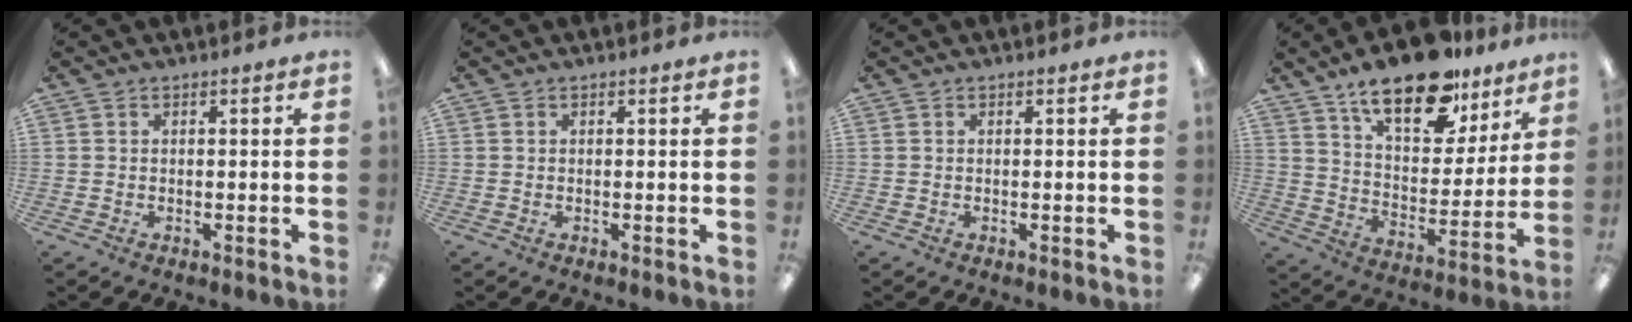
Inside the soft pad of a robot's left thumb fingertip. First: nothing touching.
{"total": 0.0}
{"total": 0.0}
{"total": 20.2, "force": [14.3, 9.0, 11.1], "torque": [-0.174, -0.083, 0.247]}